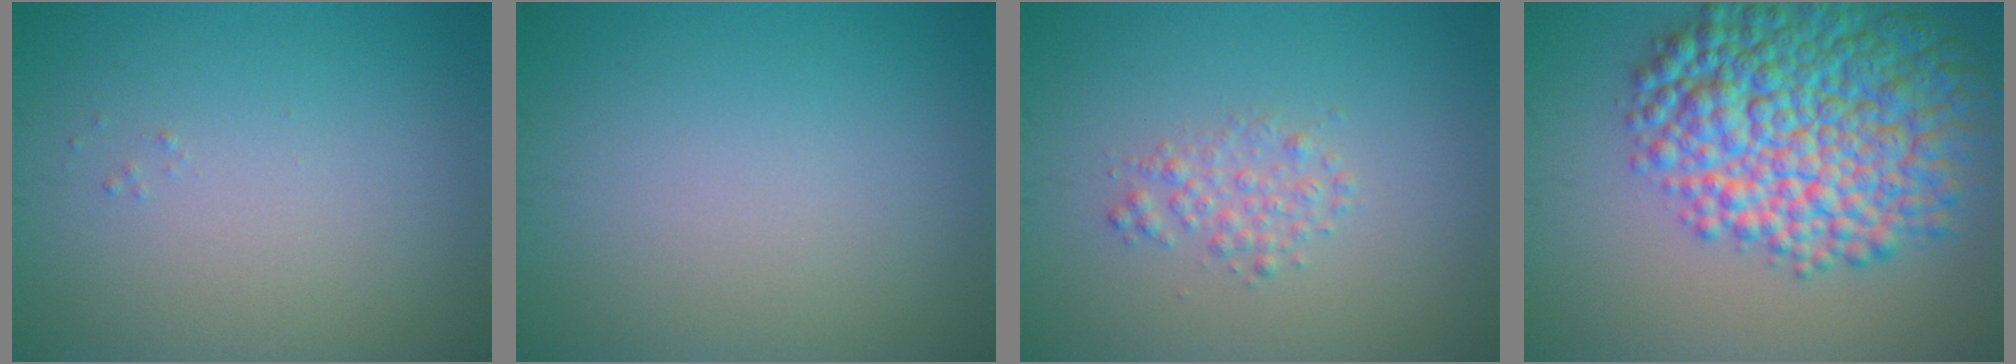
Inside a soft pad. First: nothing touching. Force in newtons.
{"total": 0.0}
{"total": 1.7, "press": 1.7, "slide": 0.0}
{"total": 11.7, "press": 11.7, "slide": 0.2}